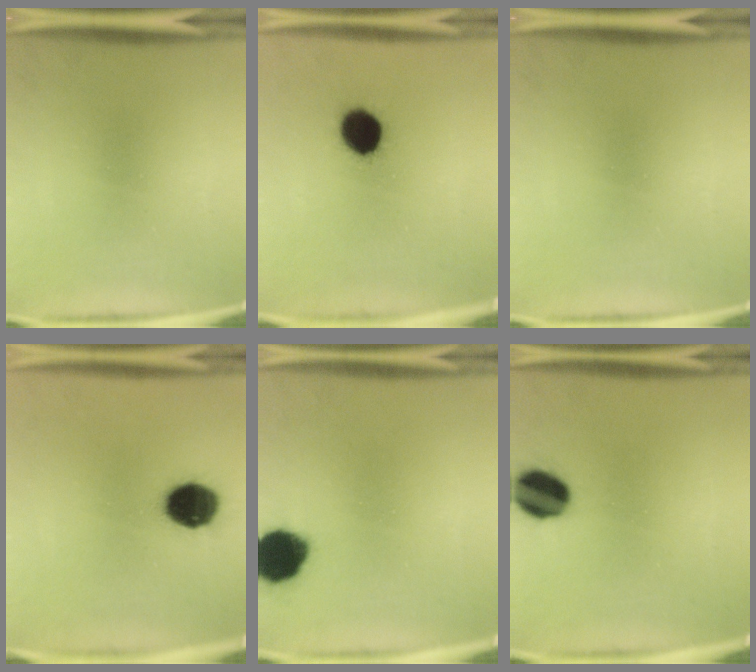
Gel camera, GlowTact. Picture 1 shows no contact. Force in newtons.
{"total": 9.2}
{"total": 0.0}
{"total": 12.2}
{"total": 11.4}
{"total": 10.4}